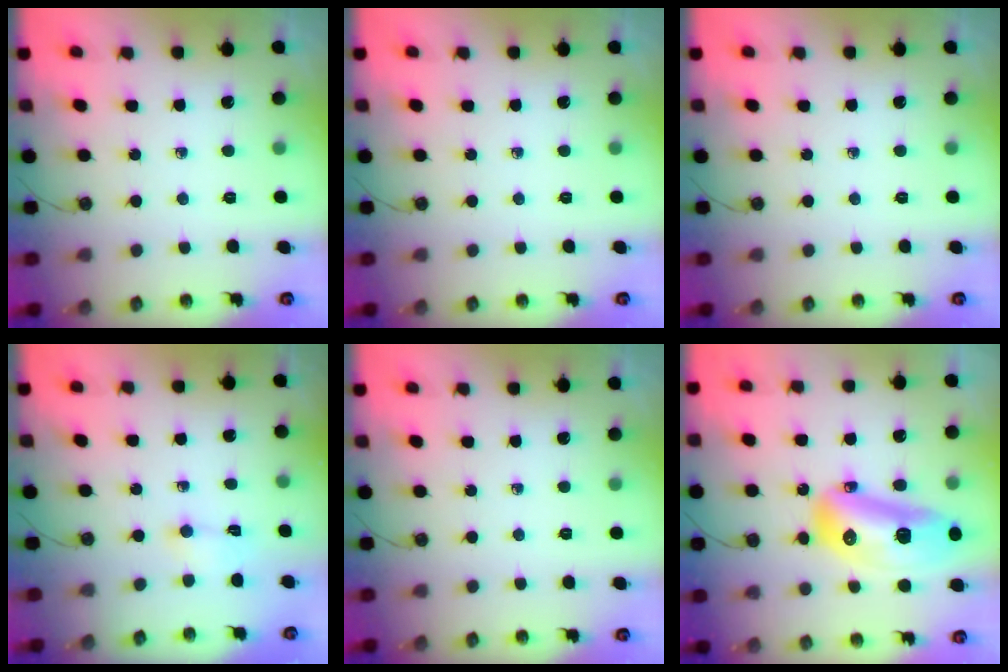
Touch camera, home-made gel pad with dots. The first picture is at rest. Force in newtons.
{"total": 0.0}
{"total": 0.0}
{"total": 1.9, "press": 1.7, "slide": 0.7}
{"total": 0.0}
{"total": 19.2, "press": 19.1, "slide": 2.5}